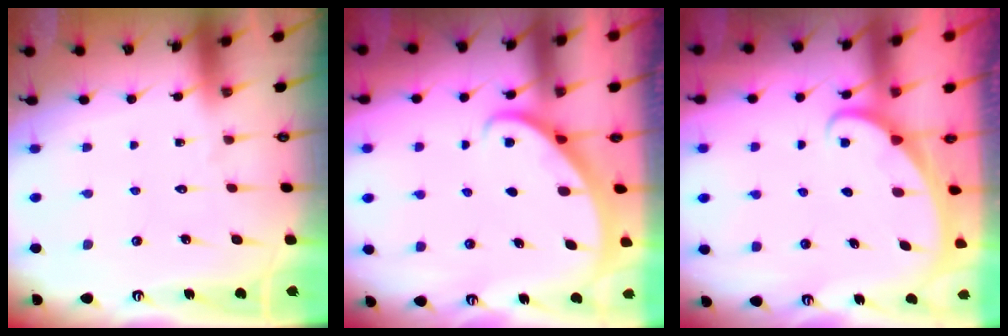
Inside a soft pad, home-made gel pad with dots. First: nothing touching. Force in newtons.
{"total": 1.9, "press": 1.9, "slide": 0.2}
{"total": 1.9, "press": 1.9, "slide": 0.1}